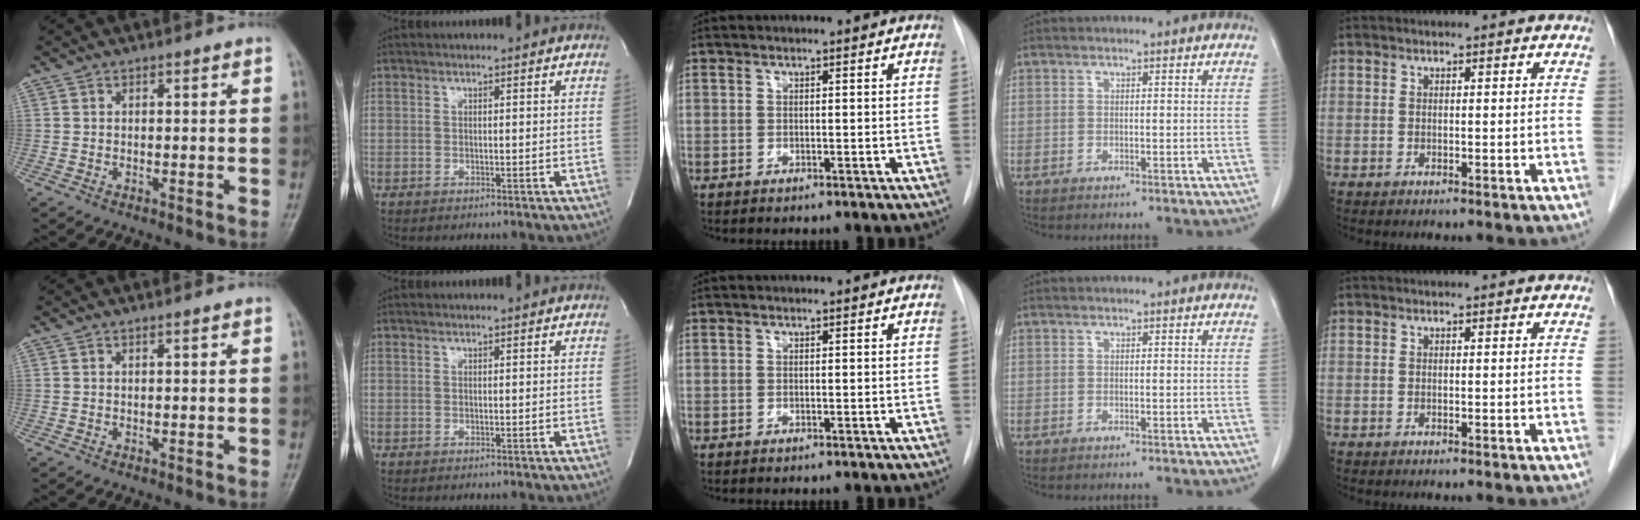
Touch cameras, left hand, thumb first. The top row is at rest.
{}